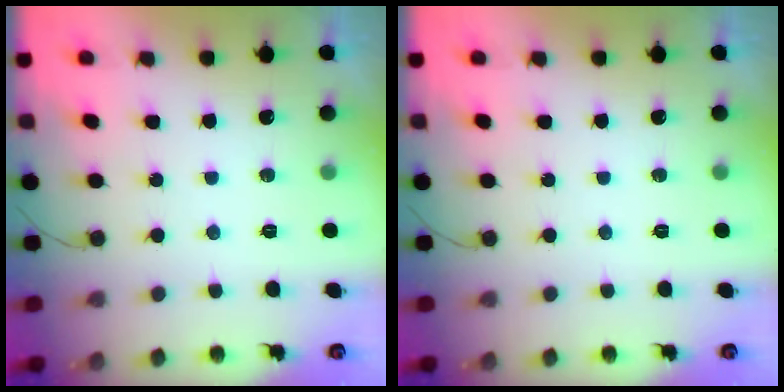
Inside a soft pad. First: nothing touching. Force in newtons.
{"total": 0.0}